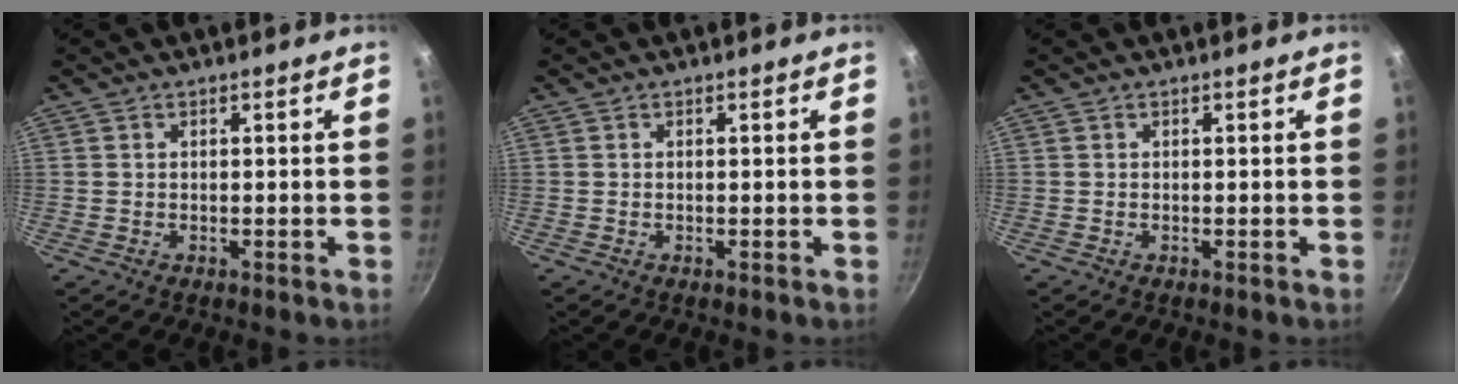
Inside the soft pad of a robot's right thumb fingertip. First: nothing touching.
{"total": 0.0}
{"total": 0.0}